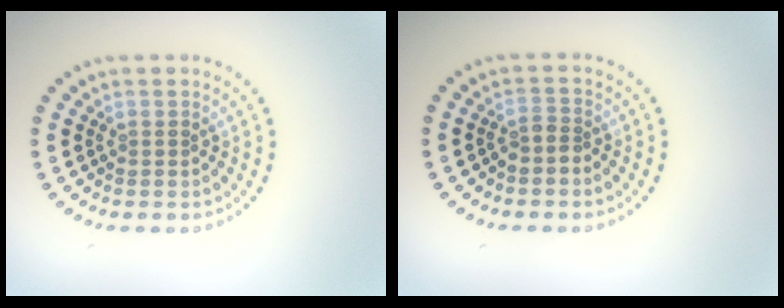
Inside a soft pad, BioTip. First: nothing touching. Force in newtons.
{"total": 1.5, "press": 1.1, "slide": 0.9}